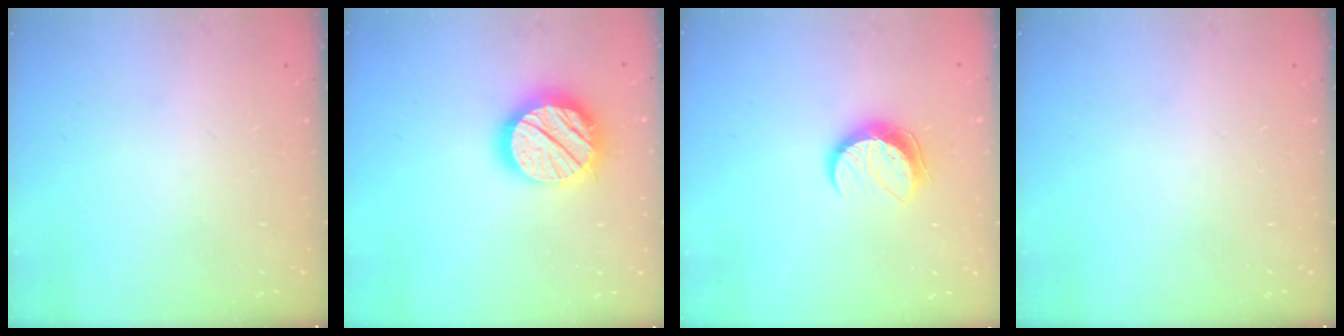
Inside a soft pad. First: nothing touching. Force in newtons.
{"total": 18.0, "press": 17.9, "slide": 1.8}
{"total": 10.4, "press": 10.3, "slide": 0.8}
{"total": 0.0}